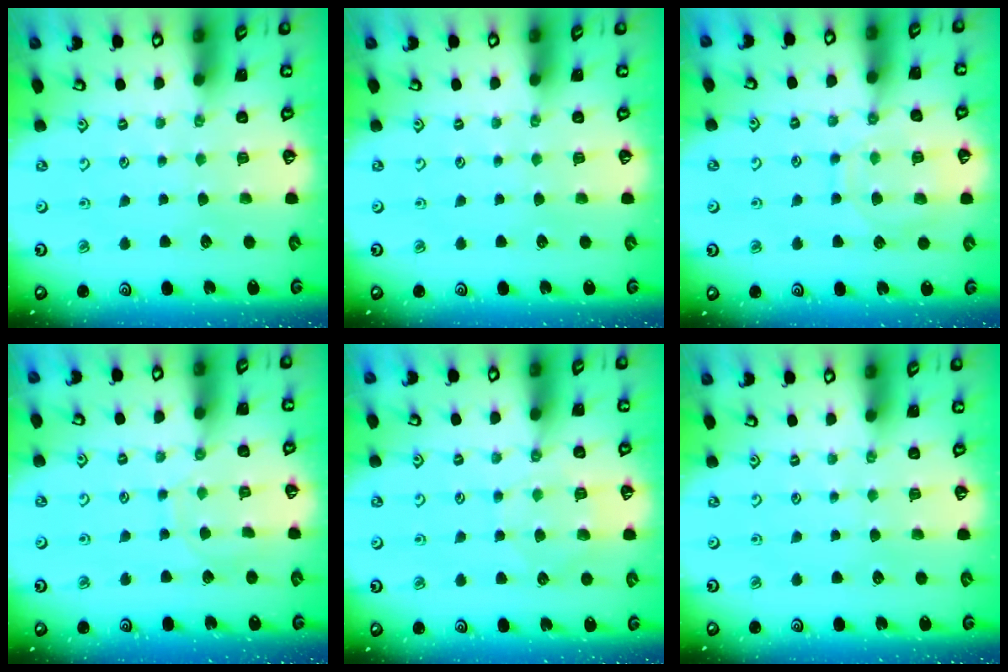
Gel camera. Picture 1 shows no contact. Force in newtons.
{"total": 0.0}
{"total": 10.6, "press": 10.6, "slide": 1.1}
{"total": 6.1, "press": 6.1, "slide": 0.6}
{"total": 7.2, "press": 7.2, "slide": 1.0}
{"total": 0.0}